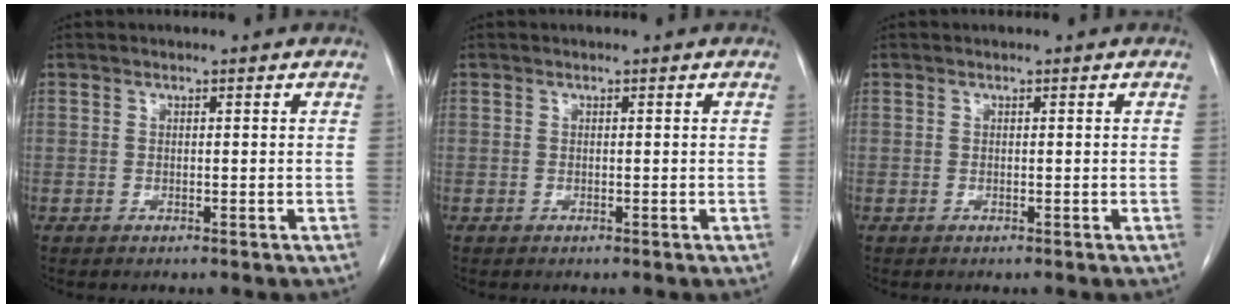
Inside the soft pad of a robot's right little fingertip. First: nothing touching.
{"total": 0.0}
{"total": 0.0}